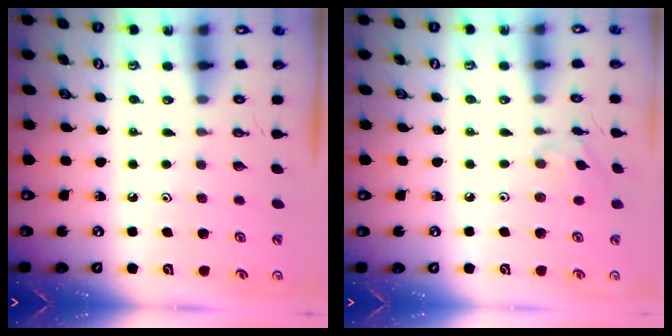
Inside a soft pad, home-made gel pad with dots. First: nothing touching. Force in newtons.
{"total": 5.0, "press": 5.0, "slide": 0.4}